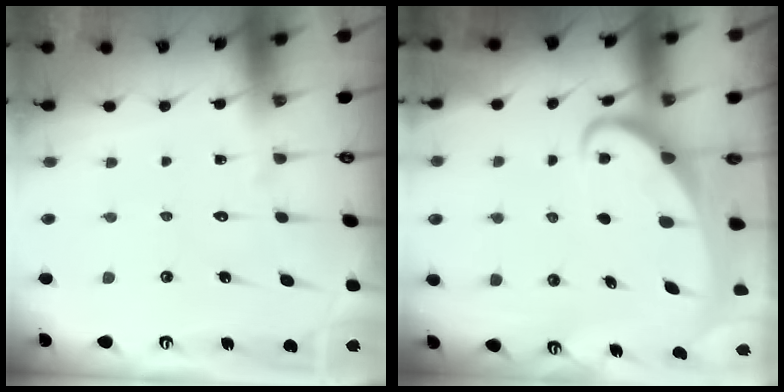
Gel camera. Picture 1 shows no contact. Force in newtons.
{"total": 2.6, "press": 2.6, "slide": 0.4}